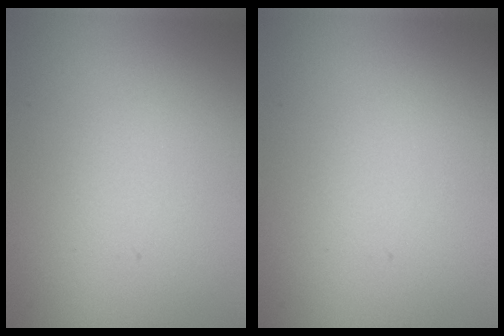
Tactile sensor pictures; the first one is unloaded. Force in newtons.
{"total": 0.0}